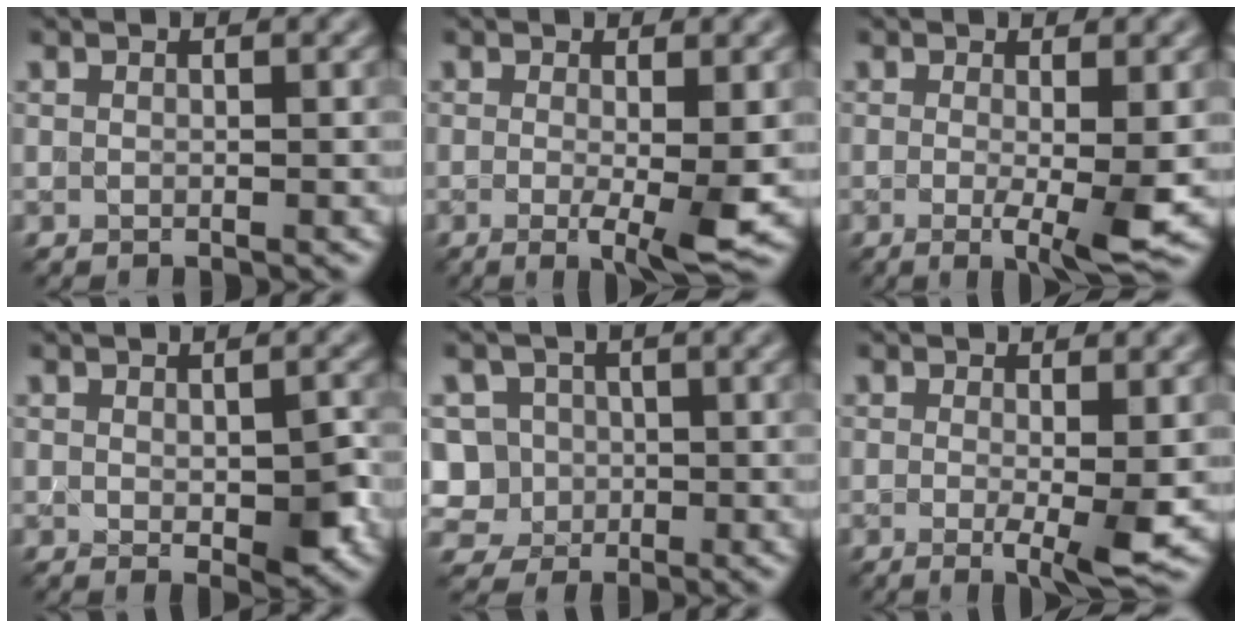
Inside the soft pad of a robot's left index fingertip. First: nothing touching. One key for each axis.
{"total": 3.9, "fx": -0.6, "fy": 0.5, "fz": 3.8, "tx": -0.058, "ty": -0.013, "tz": -0.006}
{"total": 4.1, "fx": -0.6, "fy": 0.5, "fz": 4.0, "tx": -0.061, "ty": -0.013, "tz": -0.007}
{"total": 3.2, "fx": -0.4, "fy": 1.1, "fz": 3.0, "tx": -0.045, "ty": -0.006, "tz": 0.002}
{"total": 5.9, "fx": -0.7, "fy": 5.7, "fz": 1.4, "tx": -0.027, "ty": 0.026, "tz": -0.031}
{"total": 3.5, "fx": -0.5, "fy": 0.4, "fz": 3.4, "tx": -0.051, "ty": -0.013, "tz": -0.005}